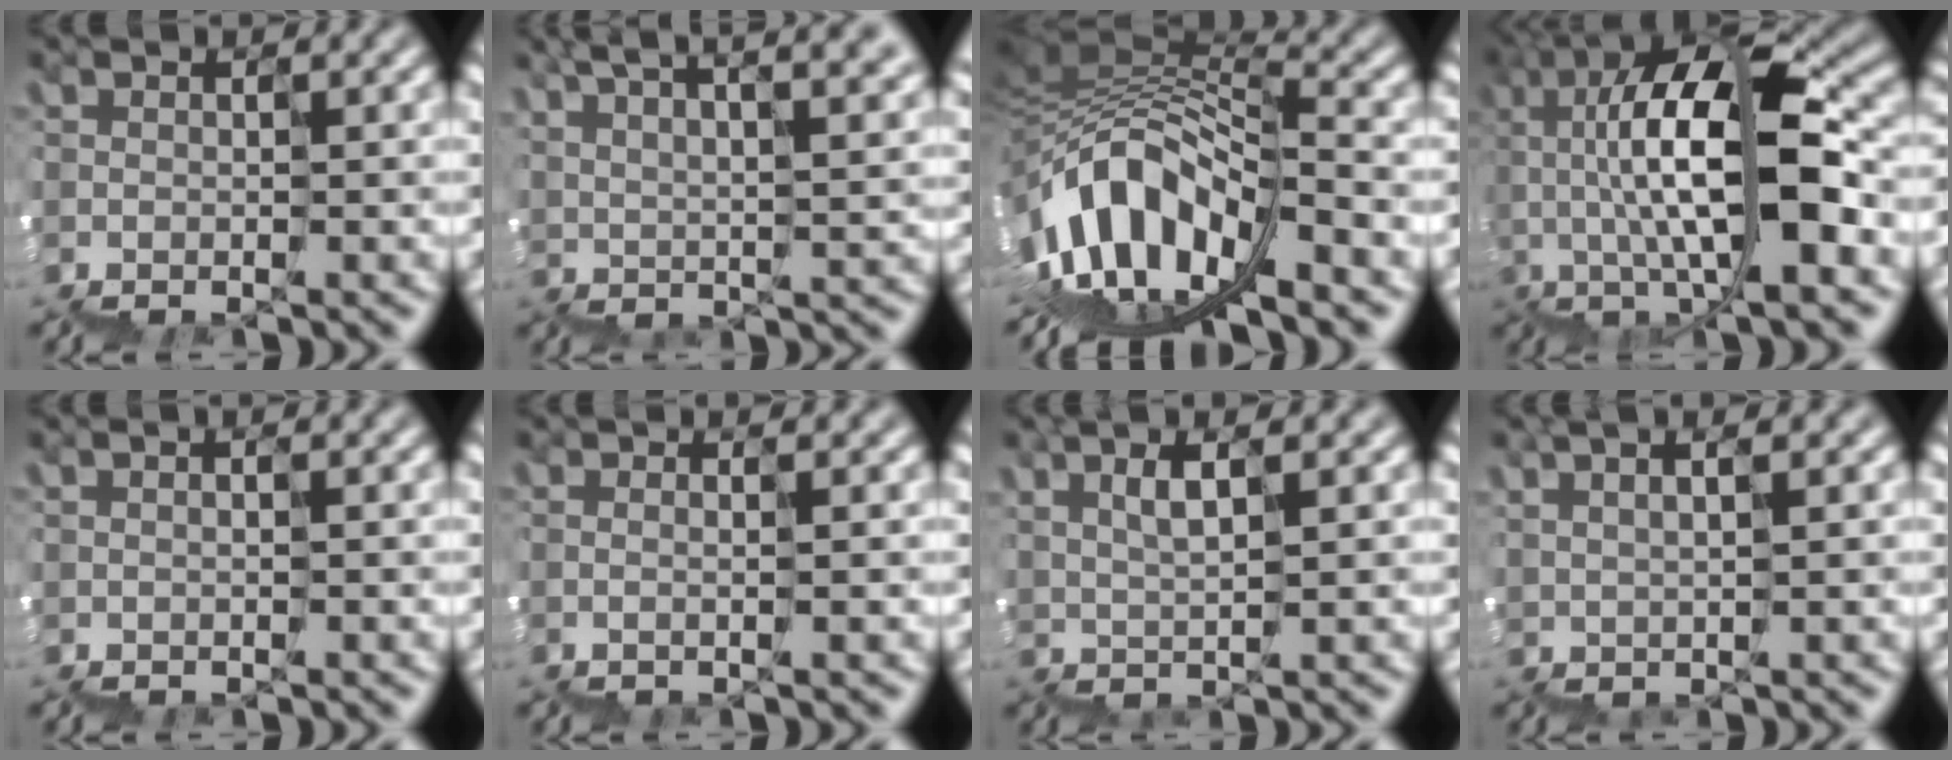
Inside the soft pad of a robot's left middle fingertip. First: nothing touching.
{"total": 10.2, "force": [5.9, 3.2, 7.7], "torque": [-0.074, 0.039, 0.099]}
{"total": 9.6, "force": [-2.6, 5.1, 7.6], "torque": [-0.143, 0.023, -0.038]}
{"total": 11.7, "force": [1.1, 4.5, 10.8], "torque": [-0.181, 0.029, 0.020]}
{"total": 0.6, "force": [0.6, -0.1, 0.1], "torque": [0.000, -0.003, 0.011]}
{"total": 0.7, "force": [0.6, 0.1, 0.4], "torque": [0.004, -0.008, 0.010]}
{"total": 2.4, "force": [2.2, 0.0, 1.0], "torque": [-0.001, 0.012, 0.049]}
{"total": 2.3, "force": [1.8, 0.4, 1.3], "torque": [0.014, 0.010, 0.038]}